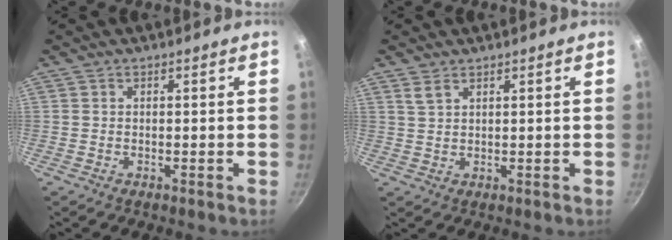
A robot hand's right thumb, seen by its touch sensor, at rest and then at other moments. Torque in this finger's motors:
{"motor_torque": [-0.10, -0.01, -0.26, 0.18, 0.00]}